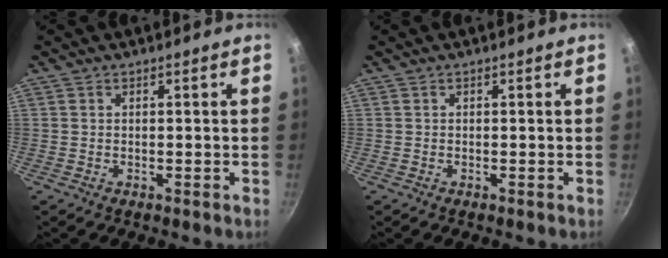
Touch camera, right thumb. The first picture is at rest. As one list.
[{"total": 0.0}]